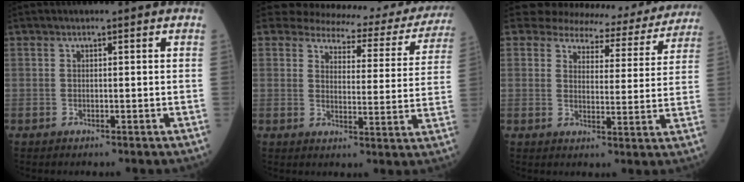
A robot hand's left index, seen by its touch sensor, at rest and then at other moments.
{"total": 16.9, "force": [16.0, 4.4, 3.2], "torque": [-0.019, -0.058, 0.163]}
{"total": 12.5, "force": [11.9, 3.6, 1.3], "torque": [0.000, -0.025, 0.123]}